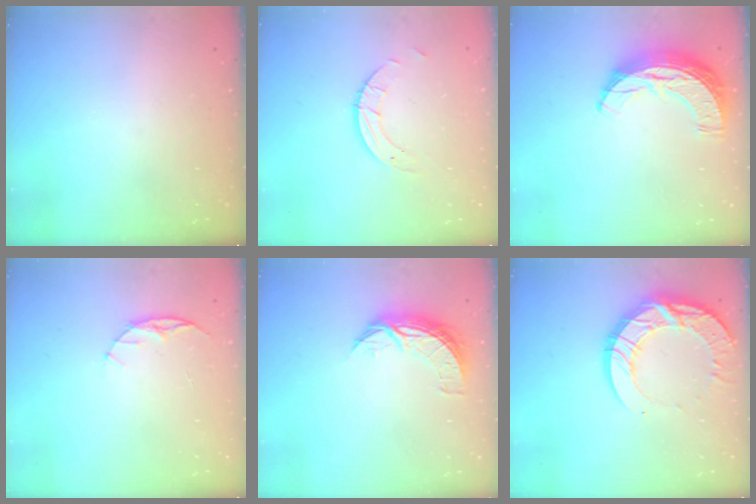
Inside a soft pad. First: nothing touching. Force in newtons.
{"total": 4.3, "press": 4.3, "slide": 0.3}
{"total": 11.3, "press": 11.2, "slide": 0.7}
{"total": 5.9, "press": 5.8, "slide": 0.7}
{"total": 7.9, "press": 7.9, "slide": 0.1}
{"total": 17.3, "press": 17.2, "slide": 1.5}